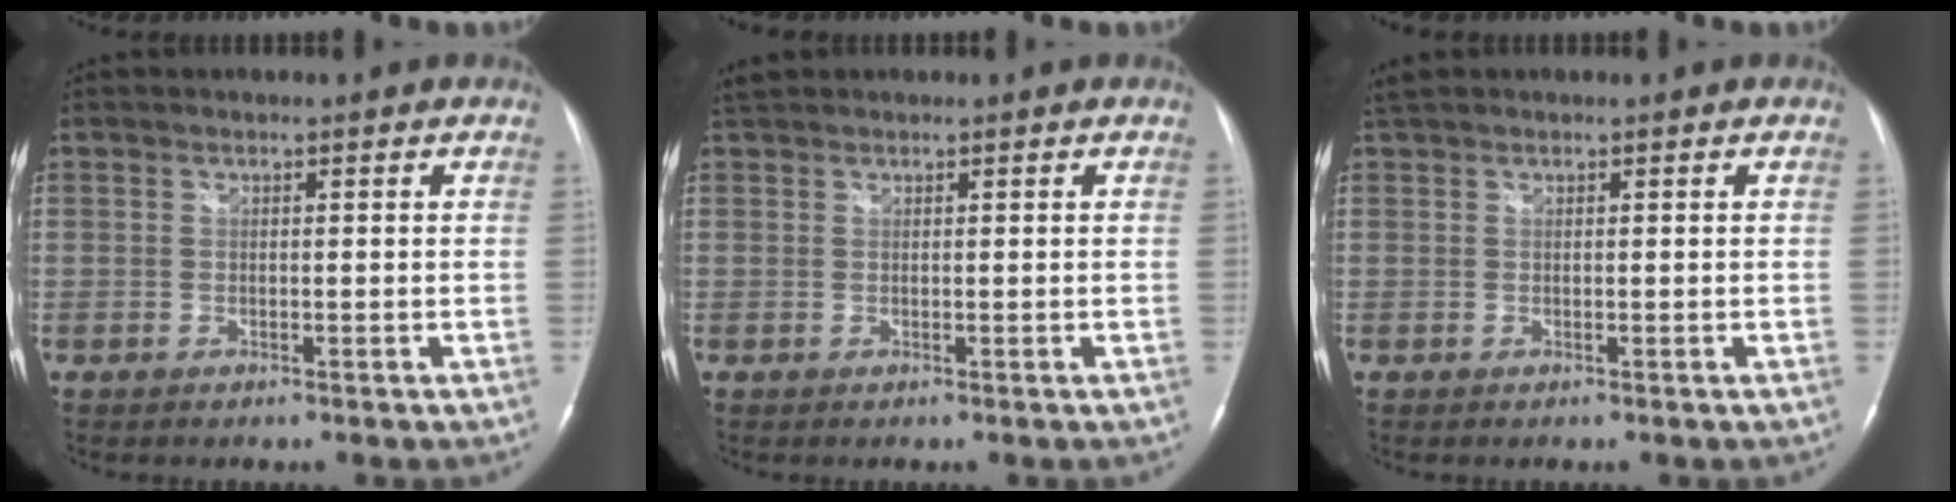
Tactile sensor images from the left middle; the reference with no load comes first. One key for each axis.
{"total": 1.5, "fx": 1.4, "fy": 0.4, "fz": 0.4, "tx": -0.017, "ty": 0.019, "tz": 0.031}
{"total": 1.5, "fx": 1.3, "fy": 0.3, "fz": 0.6, "tx": -0.021, "ty": 0.024, "tz": 0.030}